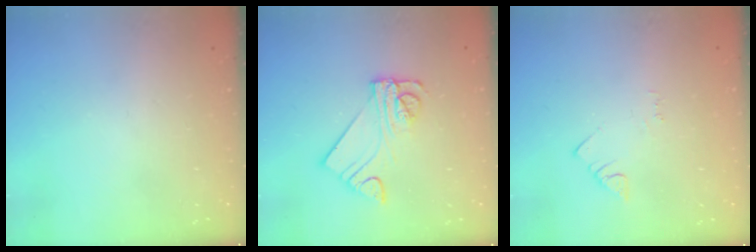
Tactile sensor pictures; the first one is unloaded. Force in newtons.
{"total": 9.3, "press": 9.3, "slide": 0.9}
{"total": 1.5, "press": 1.5, "slide": 0.3}